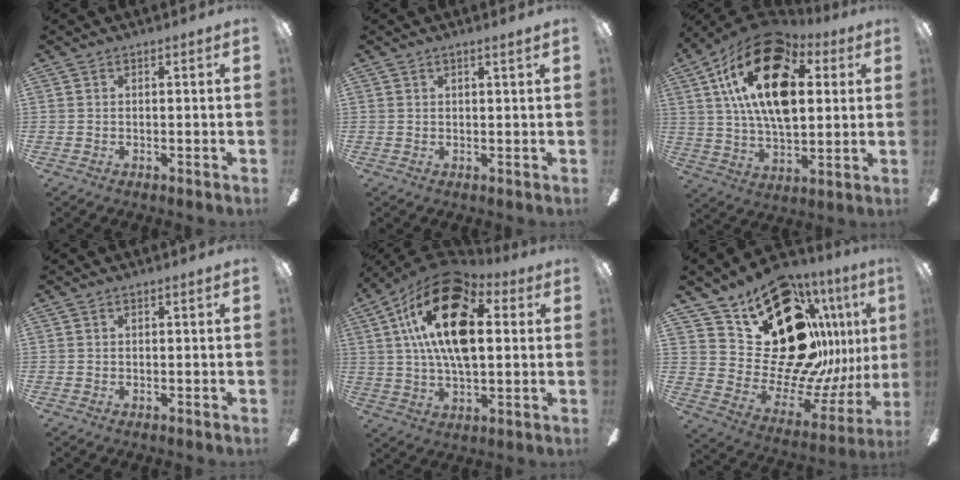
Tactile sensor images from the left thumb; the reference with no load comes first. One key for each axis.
{"total": 1.2, "fx": 0.9, "fy": -0.1, "fz": 0.8, "tx": -0.017, "ty": -0.001, "tz": 0.016}
{"total": 24.4, "fx": 9.1, "fy": 13.1, "fz": 18.5, "tx": -0.340, "ty": -0.025, "tz": 0.151}
{"total": 0.0}
{"total": 22.1, "fx": 6.8, "fy": 11.5, "fz": 17.6, "tx": -0.323, "ty": -0.014, "tz": 0.108}
{"total": 27.5, "fx": 13.5, "fy": 15.4, "fz": 18.4, "tx": -0.274, "ty": -0.102, "tz": 0.269}